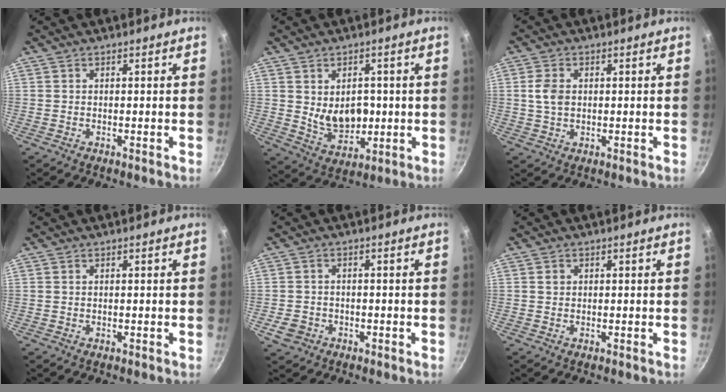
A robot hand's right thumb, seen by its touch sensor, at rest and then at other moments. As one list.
[{"total": 9.0, "force": [0.4, 6.4, 6.3], "torque": [-0.074, -0.019, 0.021]}, {"total": 4.4, "force": [0.6, 3.0, 3.1], "torque": [-0.058, 0.002, 0.010]}, {"total": 0.0}, {"total": 3.8, "force": [-1.5, 3.2, 1.5], "torque": [-0.025, 0.015, -0.019]}, {"total": 1.0, "force": [0.3, 0.9, 0.4], "torque": [-0.004, 0.002, 0.004]}]